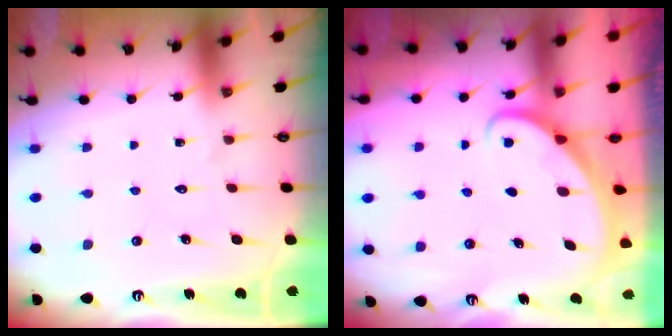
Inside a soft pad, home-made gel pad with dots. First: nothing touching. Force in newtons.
{"total": 2.3, "press": 2.3, "slide": 0.1}